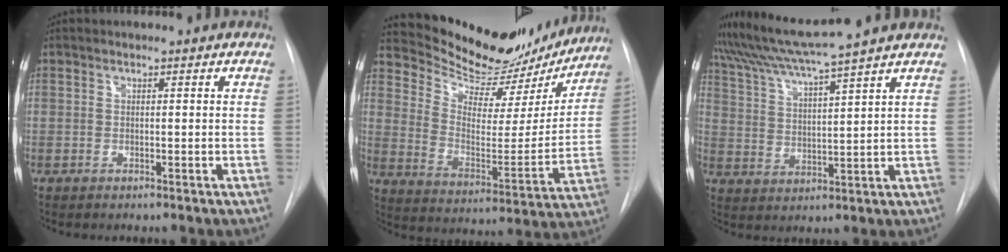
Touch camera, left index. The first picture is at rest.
{"total": 21.8, "force": [20.1, 5.7, 6.0], "torque": [-0.090, -0.026, 0.287]}
{"total": 10.4, "force": [9.4, -1.6, 4.3], "torque": [-0.082, 0.017, 0.168]}